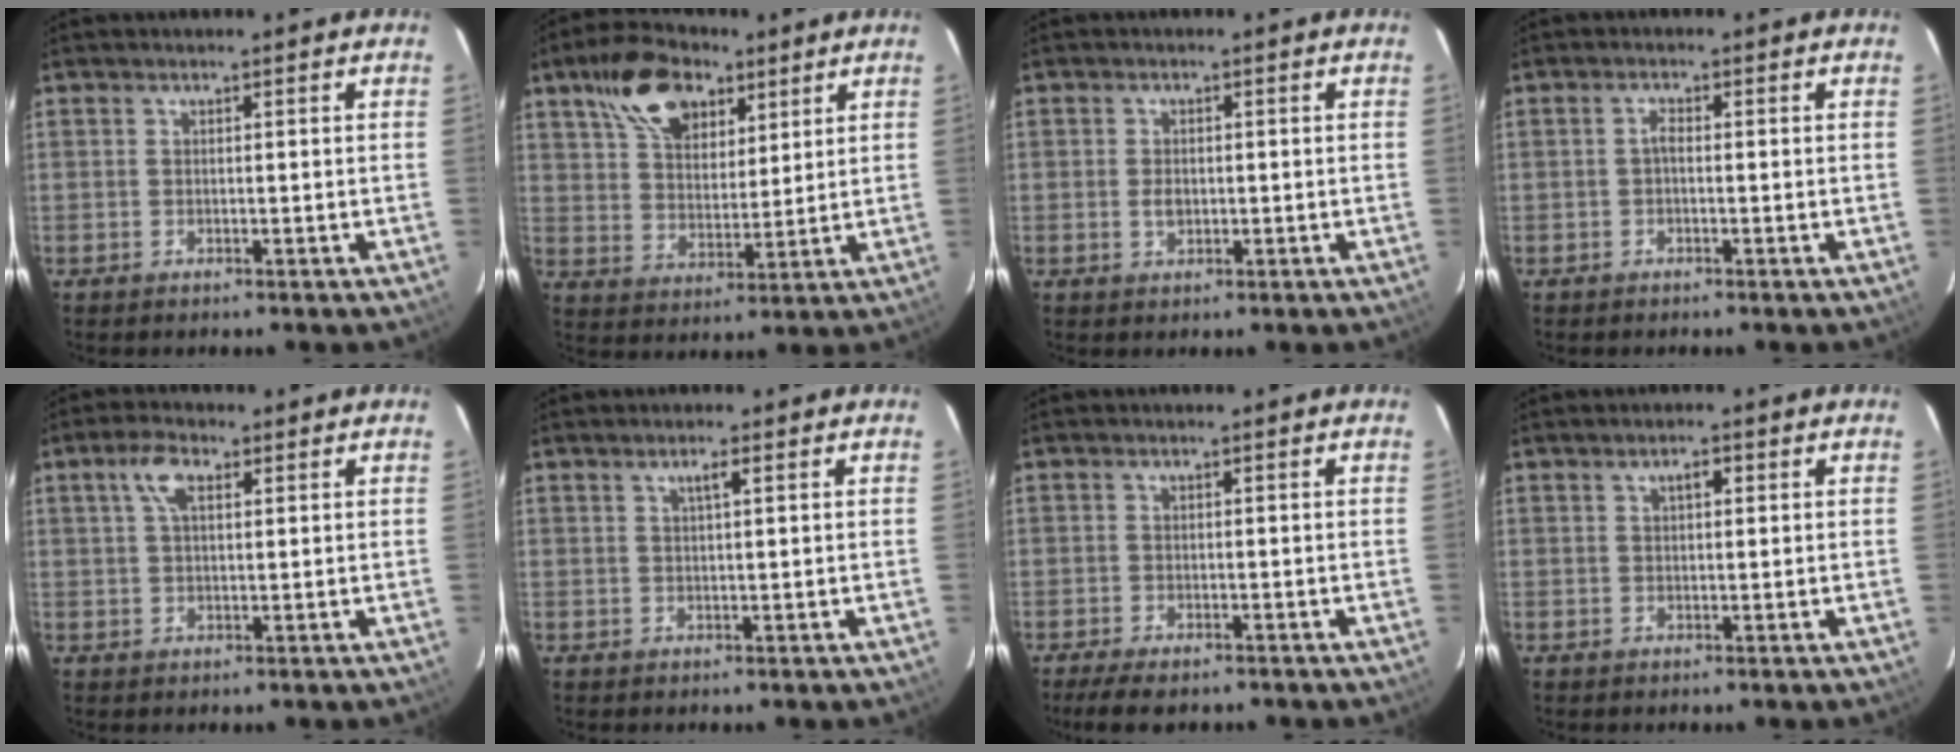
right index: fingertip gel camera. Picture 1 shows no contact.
{"total": 14.3, "force": [8.3, 8.3, 8.2], "torque": [-0.159, 0.036, 0.149]}
{"total": 2.2, "force": [-0.3, 1.7, 1.4], "torque": [-0.025, 0.001, -0.004]}
{"total": 1.2, "force": [-0.3, 0.5, 1.0], "torque": [-0.019, 0.006, -0.008]}
{"total": 4.6, "force": [1.8, 2.2, 3.6], "torque": [-0.069, 0.013, 0.032]}
{"total": 1.6, "force": [0.7, 0.0, 1.4], "torque": [-0.024, 0.004, 0.013]}
{"total": 5.9, "force": [-4.6, 1.9, 3.1], "torque": [-0.076, -0.021, -0.076]}
{"total": 1.8, "force": [0.6, 0.8, 1.4], "torque": [-0.024, 0.008, 0.010]}